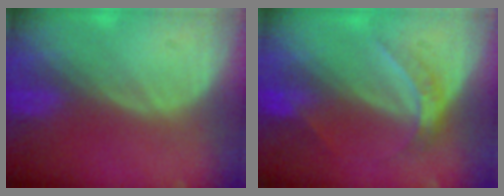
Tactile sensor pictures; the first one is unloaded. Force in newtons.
{"total": 4.7, "press": 4.2, "slide": 2.1}